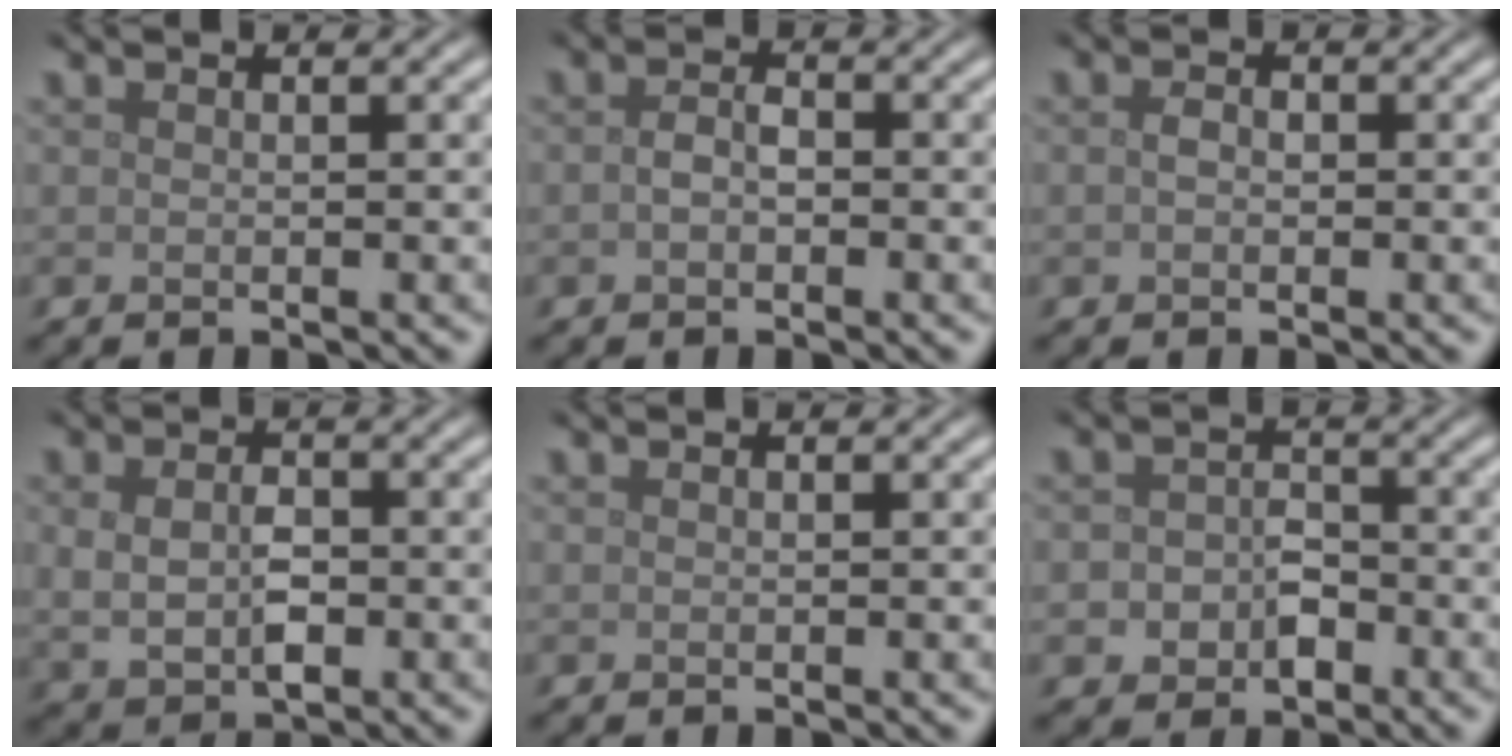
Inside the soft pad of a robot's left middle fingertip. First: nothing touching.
{"total": 1.6, "force": [-0.3, 1.0, 1.2], "torque": [-0.025, 0.004, -0.008]}
{"total": 1.2, "force": [-0.1, 0.8, 0.8], "torque": [-0.017, 0.001, -0.005]}
{"total": 3.9, "force": [-0.2, 2.5, 2.9], "torque": [-0.063, -0.005, 0.002]}
{"total": 0.0}
{"total": 3.1, "force": [-1.3, 2.3, 1.7], "torque": [-0.027, 0.000, -0.025]}